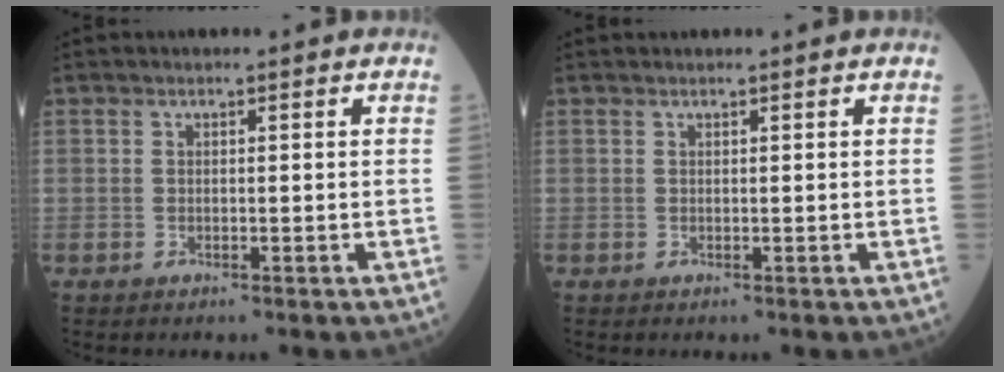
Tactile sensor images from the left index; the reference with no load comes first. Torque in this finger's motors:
{"motor_torque": [0.13, -0.30, -0.05, 0.00]}